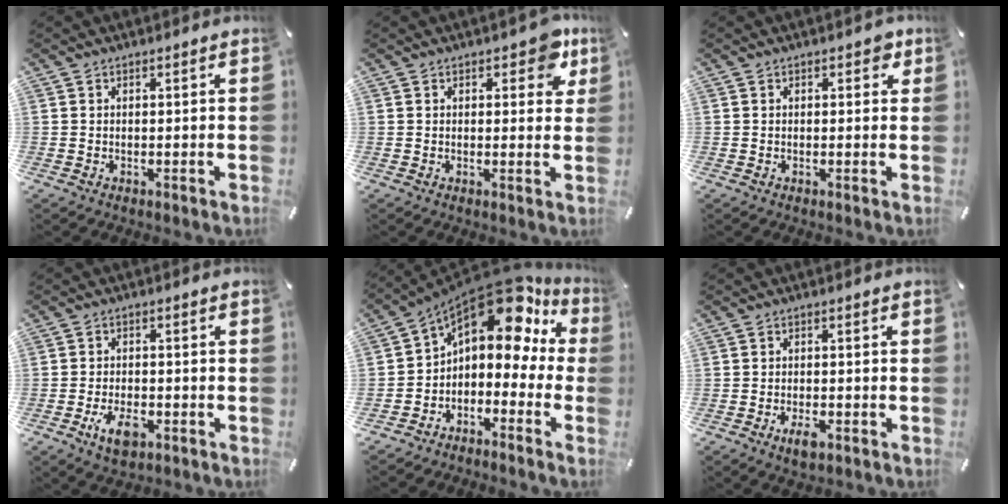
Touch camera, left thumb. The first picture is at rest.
{"total": 6.1, "force": [3.3, 3.4, 3.8], "torque": [-0.030, -0.012, 0.049]}
{"total": 2.1, "force": [0.7, 1.4, 1.3], "torque": [-0.006, -0.002, 0.005]}
{"total": 6.1, "force": [-2.9, 3.3, 4.2], "torque": [-0.082, 0.005, -0.054]}
{"total": 14.3, "force": [8.8, 7.0, 8.8], "torque": [-0.147, -0.073, 0.145]}
{"total": 3.2, "force": [-1.8, 1.5, 2.2], "torque": [-0.049, 0.002, -0.033]}